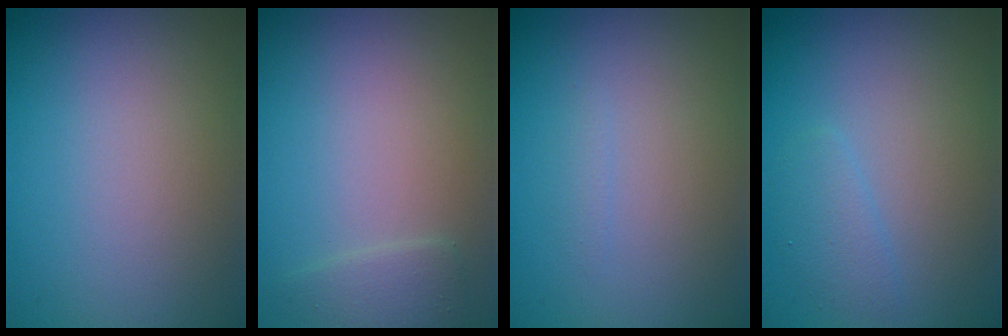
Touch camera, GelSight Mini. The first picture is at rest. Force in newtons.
{"total": 1.5, "press": 1.4, "slide": 0.1}
{"total": 0.6, "press": 0.6, "slide": 0.0}
{"total": 1.6, "press": 1.6, "slide": 0.0}